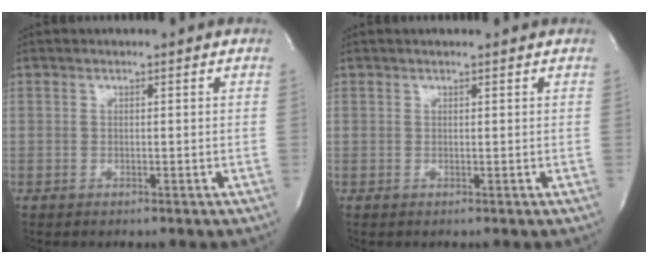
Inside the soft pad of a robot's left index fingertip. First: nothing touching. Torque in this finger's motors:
{"motor_torque": [0.93, -0.93, 0.45, 0.10]}